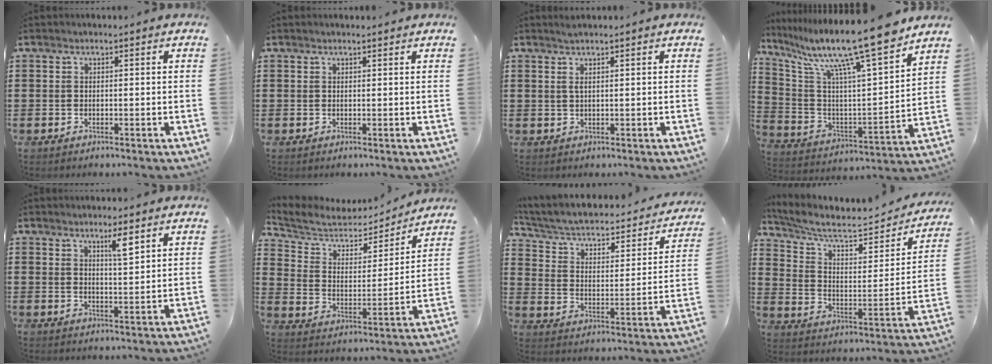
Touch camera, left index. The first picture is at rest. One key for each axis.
{"total": 0.7, "fx": 0.6, "fy": 0.1, "fz": 0.3, "tx": -0.007, "ty": 0.000, "tz": 0.011}
{"total": 1.7, "fx": 1.0, "fy": 0.0, "fz": 1.3, "tx": -0.027, "ty": 0.000, "tz": 0.018}
{"total": 14.6, "fx": 11.8, "fy": 0.4, "fz": 8.7, "tx": -0.188, "ty": -0.080, "tz": 0.188}
{"total": 3.8, "fx": 2.5, "fy": 0.4, "fz": 2.8, "tx": -0.044, "ty": -0.005, "tz": 0.039}
{"total": 5.8, "fx": 5.2, "fy": 2.0, "fz": 1.8, "tx": -0.067, "ty": -0.034, "tz": 0.083}
{"total": 3.9, "fx": 2.3, "fy": 2.1, "fz": 2.4, "tx": -0.061, "ty": -0.026, "tz": 0.028}
{"total": 6.9, "fx": 5.4, "fy": 1.6, "fz": 4.0, "tx": -0.105, "ty": -0.035, "tz": 0.088}